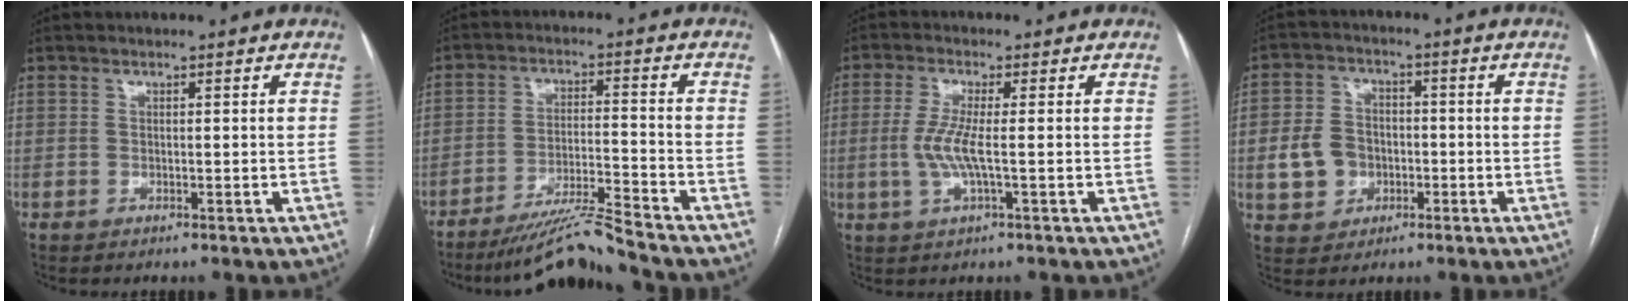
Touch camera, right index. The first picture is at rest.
{"total": 8.6, "force": [-7.9, -2.0, 2.7], "torque": [-0.041, -0.010, -0.143]}
{"total": 5.1, "force": [-0.5, 0.4, 5.1], "torque": [-0.116, -0.007, -0.014]}
{"total": 7.3, "force": [-1.5, 6.2, 3.5], "torque": [-0.081, 0.020, -0.019]}